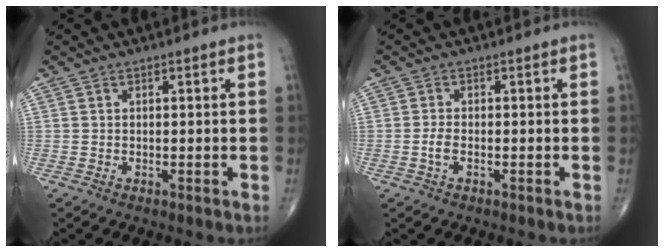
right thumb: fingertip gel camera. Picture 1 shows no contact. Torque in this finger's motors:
{"motor_torque": [-0.18, 0.08, 0.13, 0.13, 0.00]}